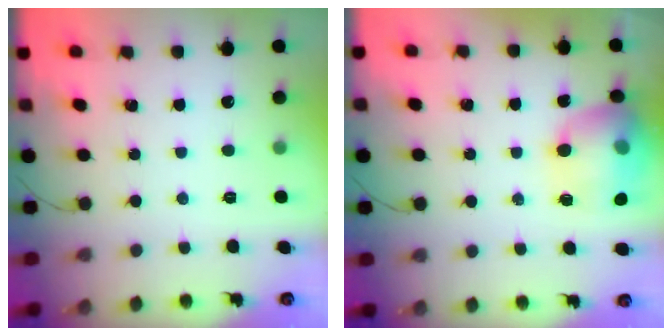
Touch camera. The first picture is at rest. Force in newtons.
{"total": 17.4, "press": 17.3, "slide": 1.7}